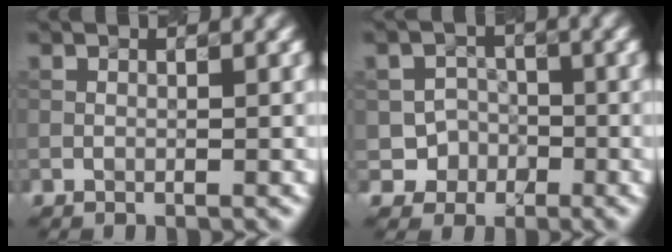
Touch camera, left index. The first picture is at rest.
{"total": 2.7, "force": [-1.3, 2.3, -0.2], "torque": [0.014, 0.012, -0.020]}